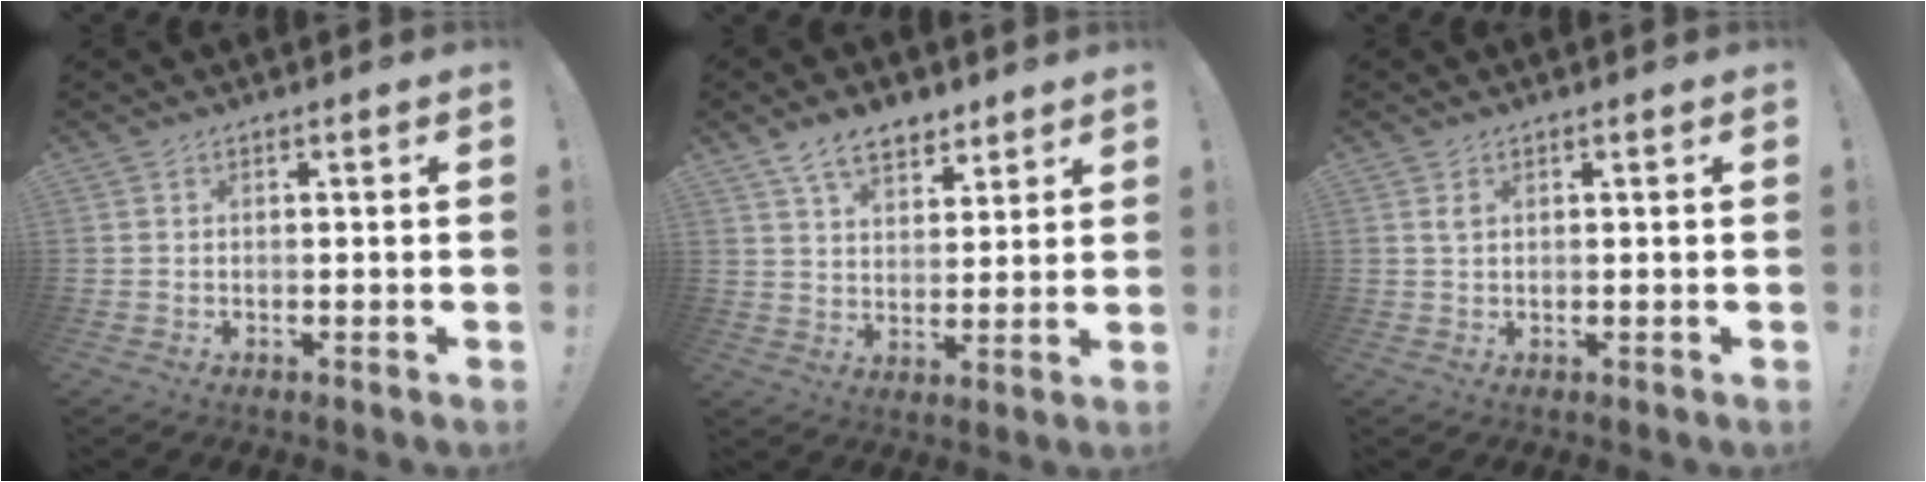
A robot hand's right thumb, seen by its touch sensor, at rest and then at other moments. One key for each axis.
{"total": 9.7, "fx": 6.7, "fy": 5.3, "fz": 4.5, "tx": -0.067, "ty": -0.031, "tz": 0.127}
{"total": 1.3, "fx": 0.8, "fy": 0.7, "fz": 0.8, "tx": -0.010, "ty": -0.001, "tz": 0.012}